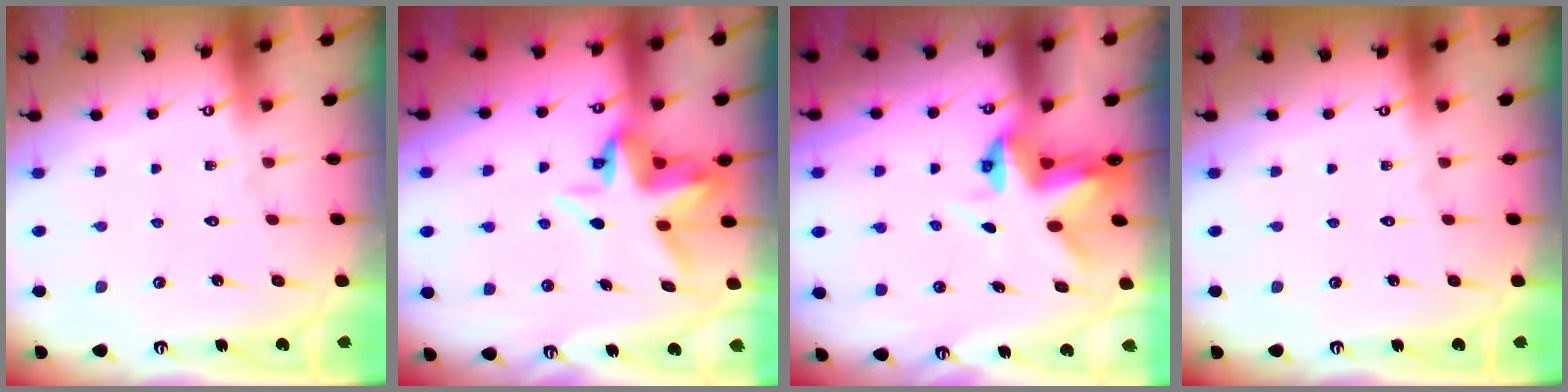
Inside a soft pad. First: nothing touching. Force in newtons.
{"total": 8.3, "press": 8.1, "slide": 1.3}
{"total": 4.1, "press": 4.1, "slide": 0.2}
{"total": 0.0}